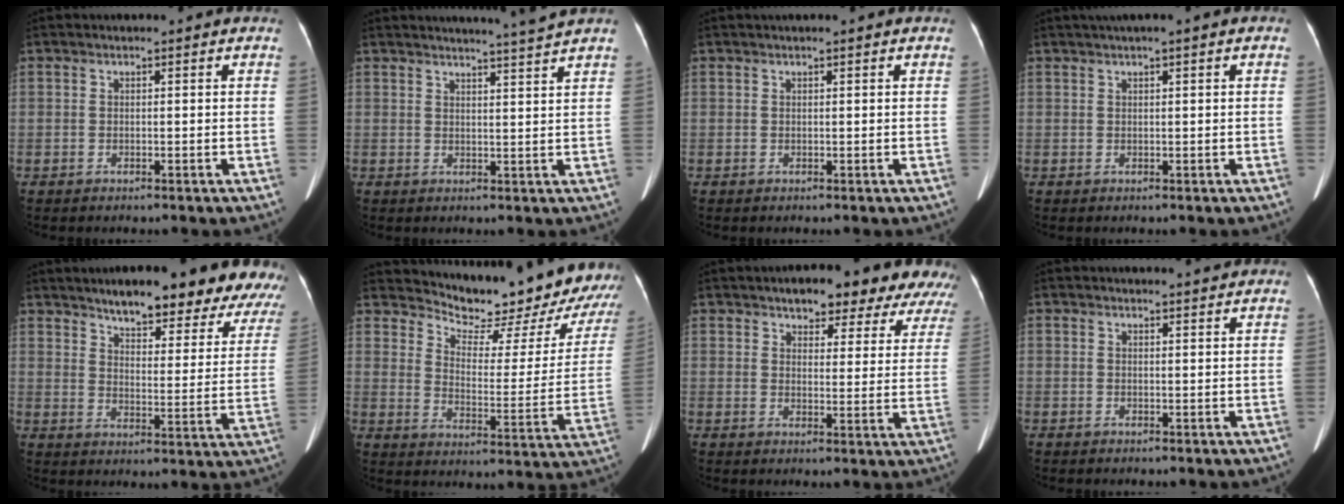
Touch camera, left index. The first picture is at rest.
{"total": 5.1, "force": [4.6, -1.8, 1.3], "torque": [-0.021, -0.011, 0.062]}
{"total": 1.1, "force": [0.9, -0.1, 0.7], "torque": [-0.008, 0.019, 0.017]}
{"total": 2.5, "force": [1.4, 0.0, 2.1], "torque": [-0.042, 0.019, 0.025]}
{"total": 22.9, "force": [20.5, 4.6, 9.2], "torque": [-0.097, -0.043, 0.239]}
{"total": 22.1, "force": [20.7, 4.2, 6.4], "torque": [-0.086, -0.082, 0.252]}
{"total": 15.1, "force": [13.0, 4.3, 6.2], "torque": [-0.045, 0.007, 0.139]}
{"total": 1.8, "force": [1.8, 0.1, 0.3], "torque": [-0.008, 0.004, 0.023]}